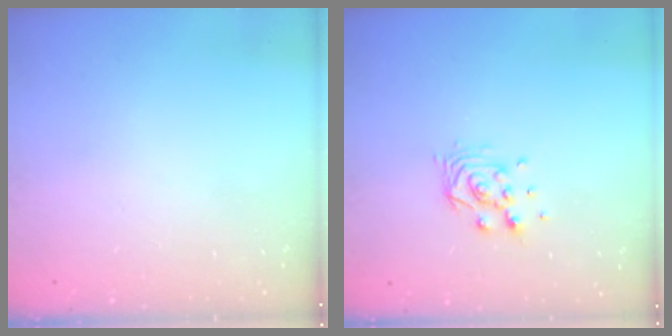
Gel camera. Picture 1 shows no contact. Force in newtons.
{"total": 8.2, "press": 8.2, "slide": 0.4}